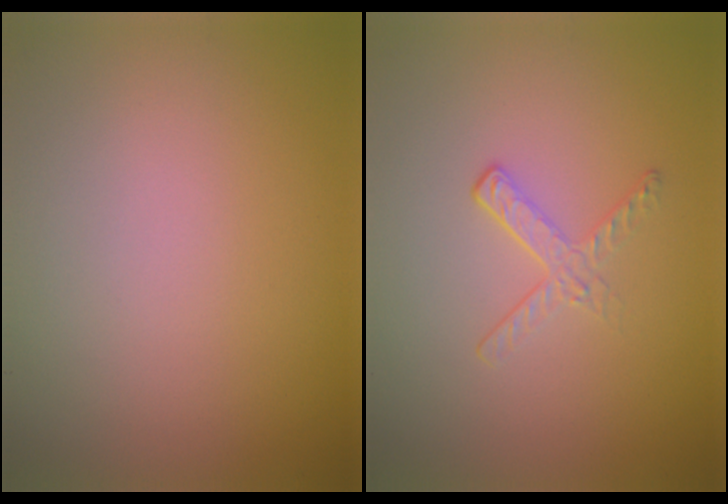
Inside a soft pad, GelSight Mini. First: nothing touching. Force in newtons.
{"total": 1.7, "press": 0.7, "slide": 1.5}